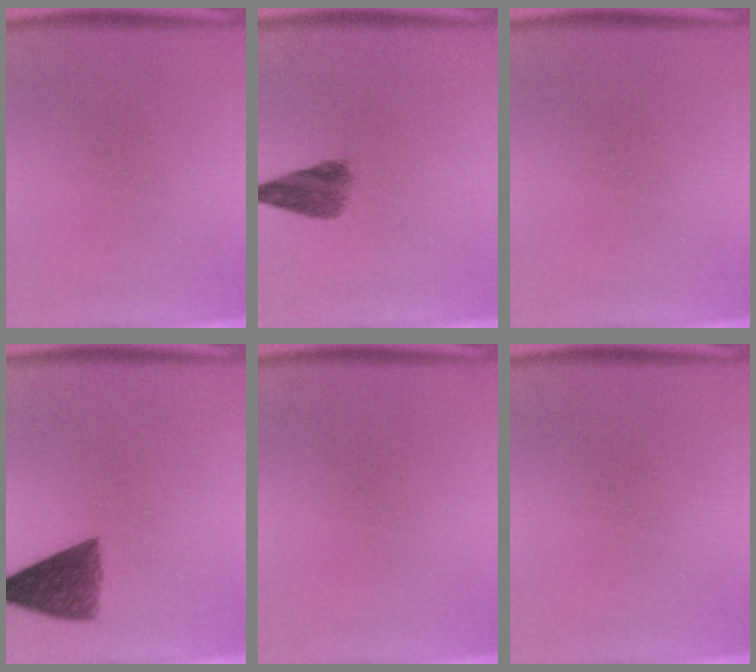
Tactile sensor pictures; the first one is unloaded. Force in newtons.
{"total": 4.7}
{"total": 0.0}
{"total": 7.3}
{"total": 0.0}
{"total": 0.0}